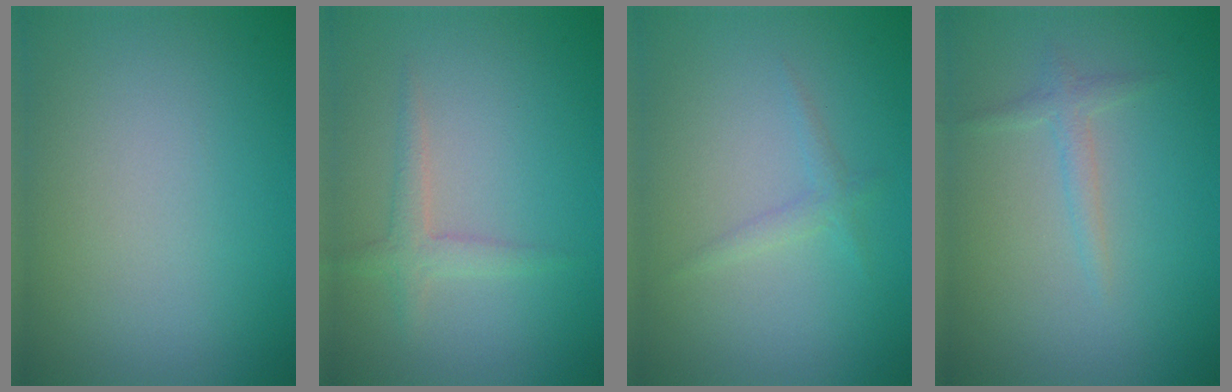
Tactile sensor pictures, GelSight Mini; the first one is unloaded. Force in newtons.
{"total": 1.9, "press": 1.9, "slide": 0.1}
{"total": 1.1, "press": 1.1, "slide": 0.1}
{"total": 1.3, "press": 1.3, "slide": 0.0}